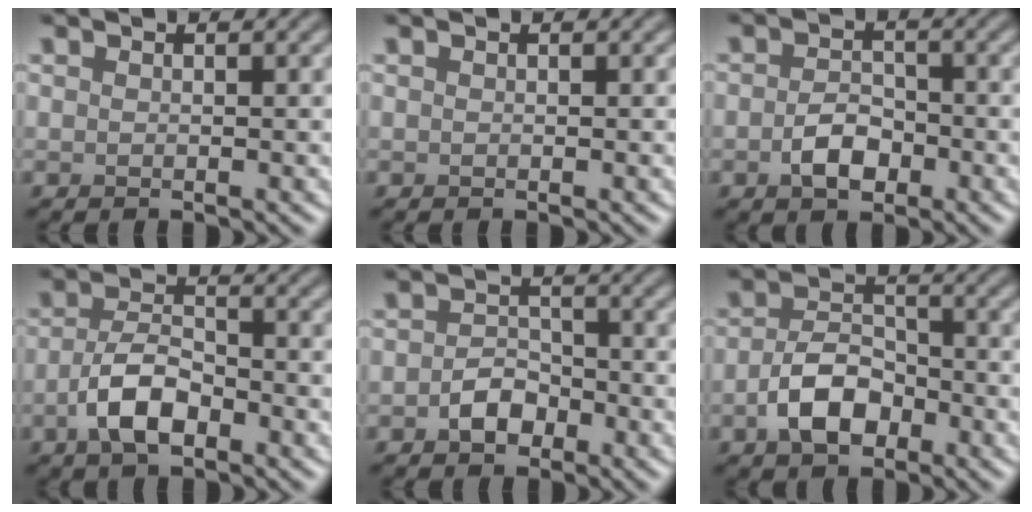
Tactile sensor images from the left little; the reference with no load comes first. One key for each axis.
{"total": 0.0}
{"total": 3.1, "fx": -1.1, "fy": 2.0, "fz": 2.1, "tx": -0.038, "ty": 0.003, "tz": -0.023}
{"total": 4.7, "fx": -2.0, "fy": 2.3, "fz": 3.6, "tx": -0.070, "ty": 0.003, "tz": -0.044}
{"total": 2.6, "fx": -1.3, "fy": 1.8, "fz": 1.4, "tx": -0.024, "ty": 0.004, "tz": -0.026}
{"total": 4.8, "fx": -2.0, "fy": 3.0, "fz": 3.2, "tx": -0.061, "ty": 0.003, "tz": -0.040}